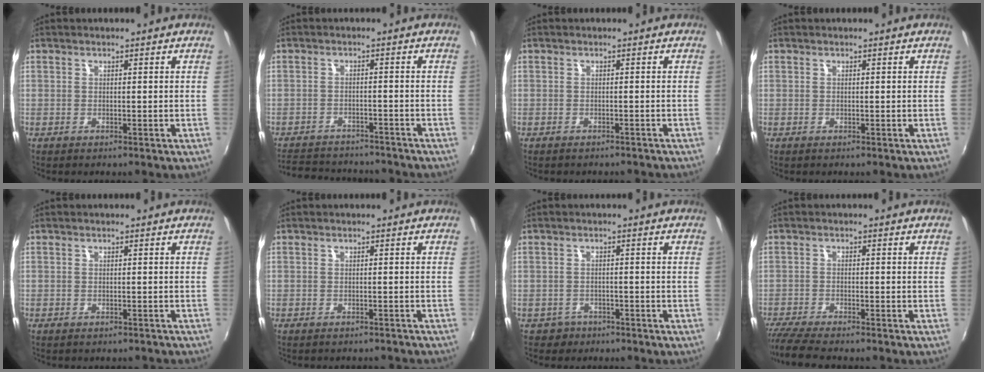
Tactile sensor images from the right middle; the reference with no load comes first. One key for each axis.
{"total": 12.3, "fx": -11.1, "fy": 3.6, "fz": 4.0, "tx": -0.099, "ty": 0.004, "tz": -0.158}
{"total": 2.5, "fx": -2.2, "fy": 1.0, "fz": 0.7, "tx": -0.013, "ty": -0.003, "tz": -0.026}
{"total": 0.0}
{"total": 2.0, "fx": -1.7, "fy": 0.9, "fz": 0.5, "tx": -0.010, "ty": -0.002, "tz": -0.018}
{"total": 4.6, "fx": -4.2, "fy": 1.3, "fz": 1.4, "tx": -0.028, "ty": -0.008, "tz": -0.050}
{"total": 3.1, "fx": -2.0, "fy": 2.3, "fz": 0.1, "tx": -0.013, "ty": 0.002, "tz": -0.031}
{"total": 7.0, "fx": -6.3, "fy": 0.2, "fz": 3.1, "tx": -0.086, "ty": -0.029, "tz": -0.112}